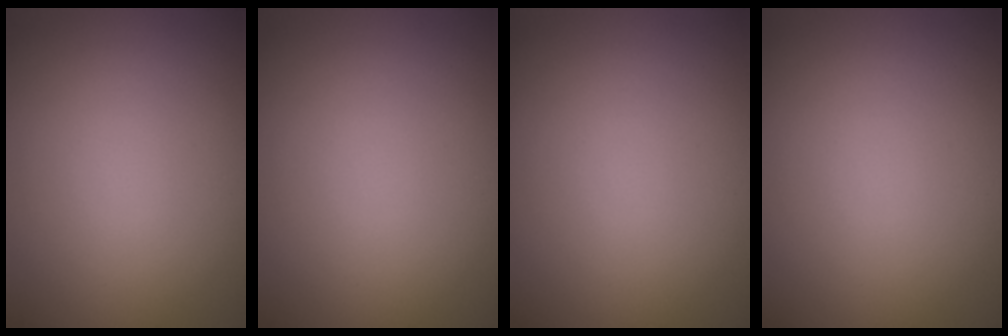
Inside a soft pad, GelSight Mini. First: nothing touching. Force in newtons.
{"total": 0.0}
{"total": 0.0}
{"total": 0.0}